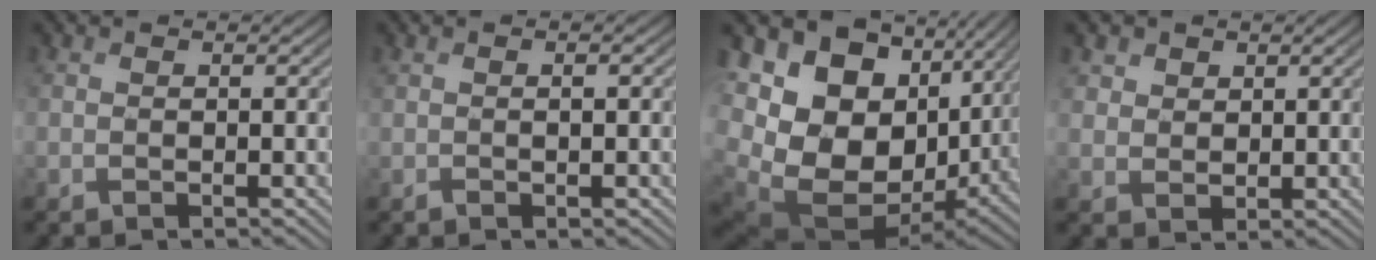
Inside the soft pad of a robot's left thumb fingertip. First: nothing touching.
{"total": 1.0, "force": [0.1, 0.0, 1.0], "torque": [-0.018, 0.002, 0.004]}
{"total": 19.2, "force": [2.2, 13.5, 13.6], "torque": [-0.282, -0.029, 0.099]}
{"total": 4.6, "force": [2.8, 3.3, 1.5], "torque": [-0.066, -0.002, 0.061]}